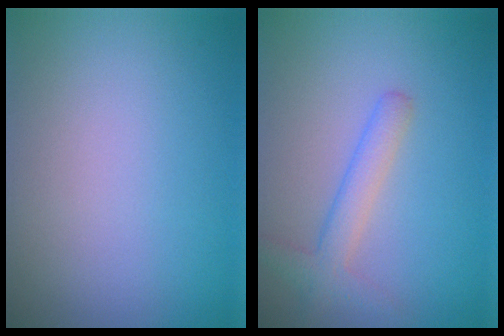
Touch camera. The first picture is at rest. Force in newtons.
{"total": 2.7, "press": 2.7, "slide": 0.1}